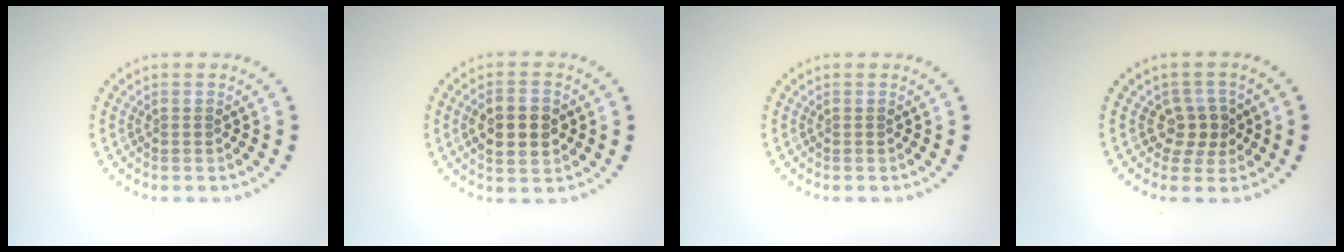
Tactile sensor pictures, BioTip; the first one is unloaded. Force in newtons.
{"total": 3.8, "press": 3.8, "slide": 0.2}
{"total": 0.0}
{"total": 2.3, "press": 2.0, "slide": 1.1}